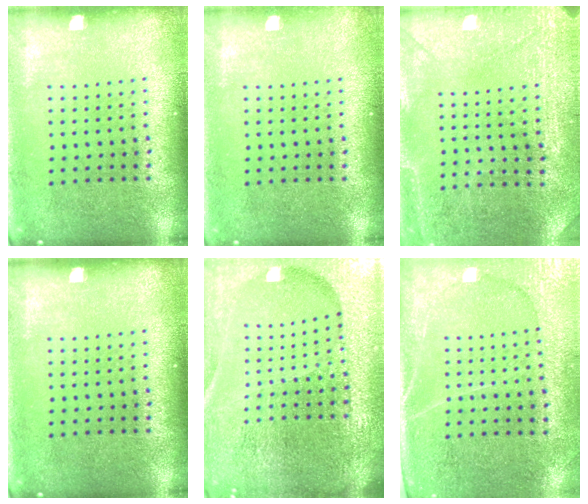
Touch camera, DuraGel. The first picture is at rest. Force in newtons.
{"total": 0.5, "press": 0.5, "slide": 0.1}
{"total": 2.9, "press": 2.8, "slide": 0.7}
{"total": 0.0}
{"total": 5.6, "press": 5.0, "slide": 2.4}
{"total": 2.9, "press": 2.7, "slide": 1.2}